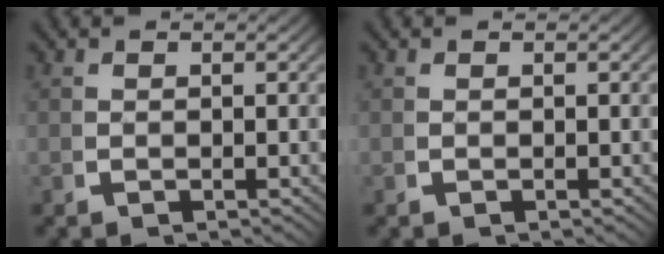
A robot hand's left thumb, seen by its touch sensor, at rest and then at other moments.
{"total": 0.0}